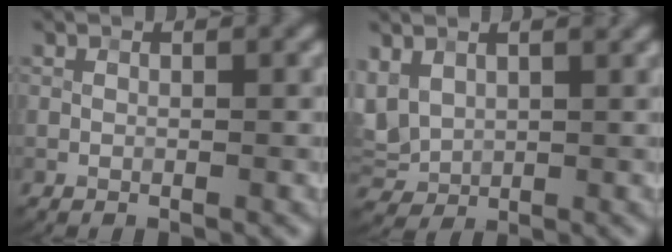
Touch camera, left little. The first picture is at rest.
{"total": 3.8, "force": [1.7, 2.8, 2.1], "torque": [-0.057, 0.003, 0.038]}